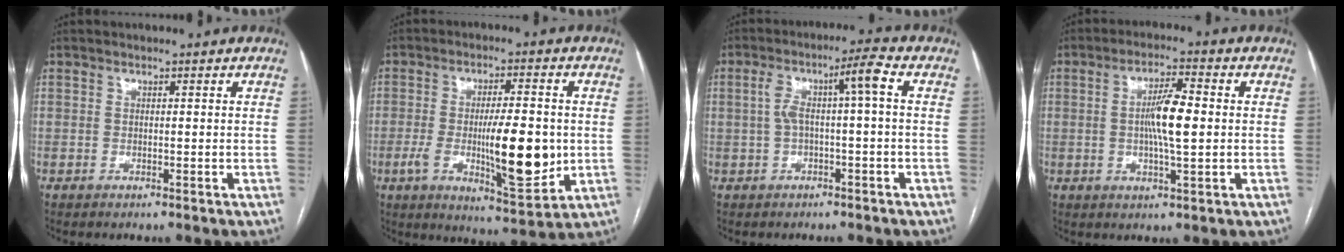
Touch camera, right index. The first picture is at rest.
{"total": 13.7, "force": [-1.7, 3.3, 13.2], "torque": [-0.222, -0.007, -0.021]}
{"total": 6.4, "force": [0.5, 0.3, 6.4], "torque": [-0.116, 0.032, 0.013]}
{"total": 7.3, "force": [0.0, 0.9, 7.2], "torque": [-0.134, 0.005, -0.002]}